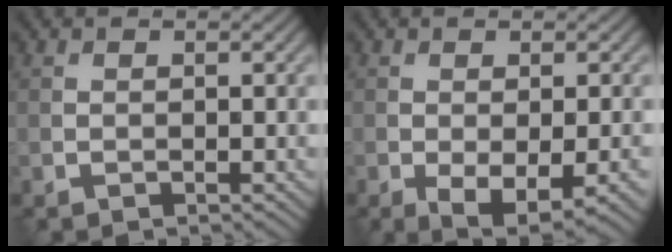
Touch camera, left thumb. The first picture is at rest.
{"total": 6.8, "force": [-2.9, 2.8, 5.5], "torque": [-0.096, -0.020, -0.033]}